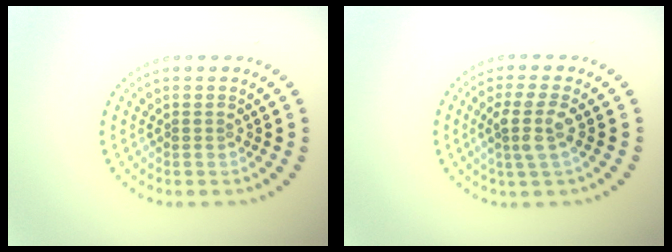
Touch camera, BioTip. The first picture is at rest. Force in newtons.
{"total": 3.0, "press": 2.5, "slide": 1.7}